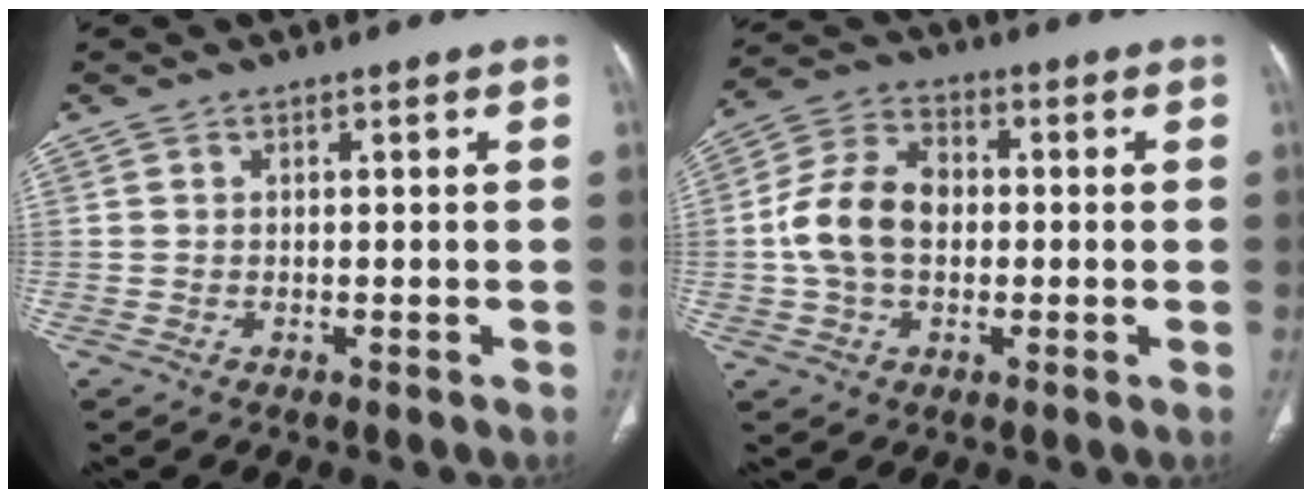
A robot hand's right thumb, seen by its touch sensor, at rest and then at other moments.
{"total": 11.5, "force": [-0.3, 8.1, 8.2], "torque": [-0.151, 0.028, -0.012]}